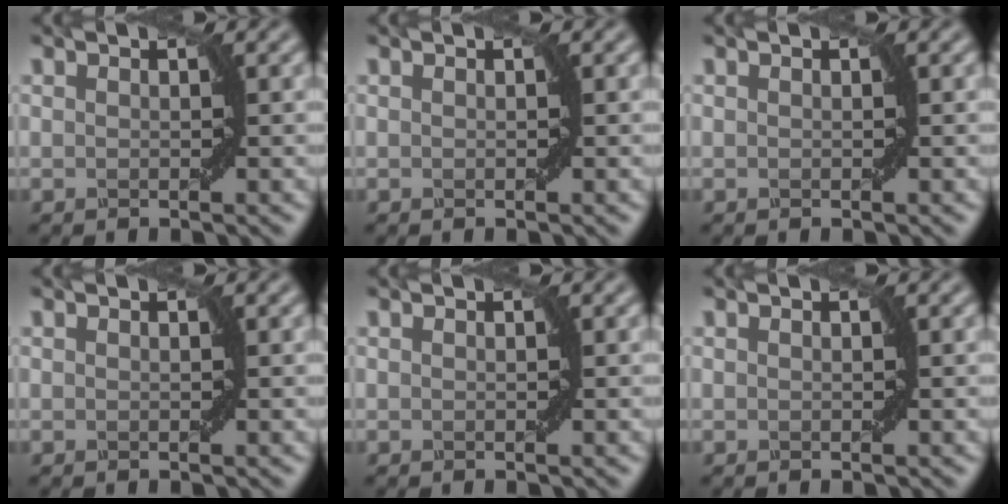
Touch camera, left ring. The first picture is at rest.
{"total": 0.0}
{"total": 0.0}
{"total": 0.0}
{"total": 0.0}
{"total": 0.0}